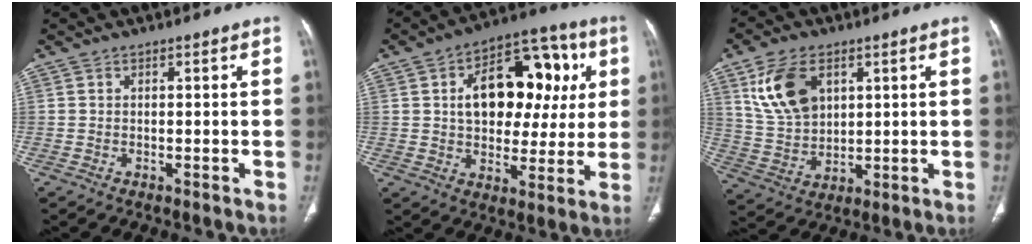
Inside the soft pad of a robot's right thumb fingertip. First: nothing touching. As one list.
[{"total": 20.1, "force": [4.4, 12.8, 14.9], "torque": [-0.162, 0.026, 0.066]}, {"total": 12.3, "force": [4.8, 8.0, 7.9], "torque": [-0.134, -0.014, 0.106]}]